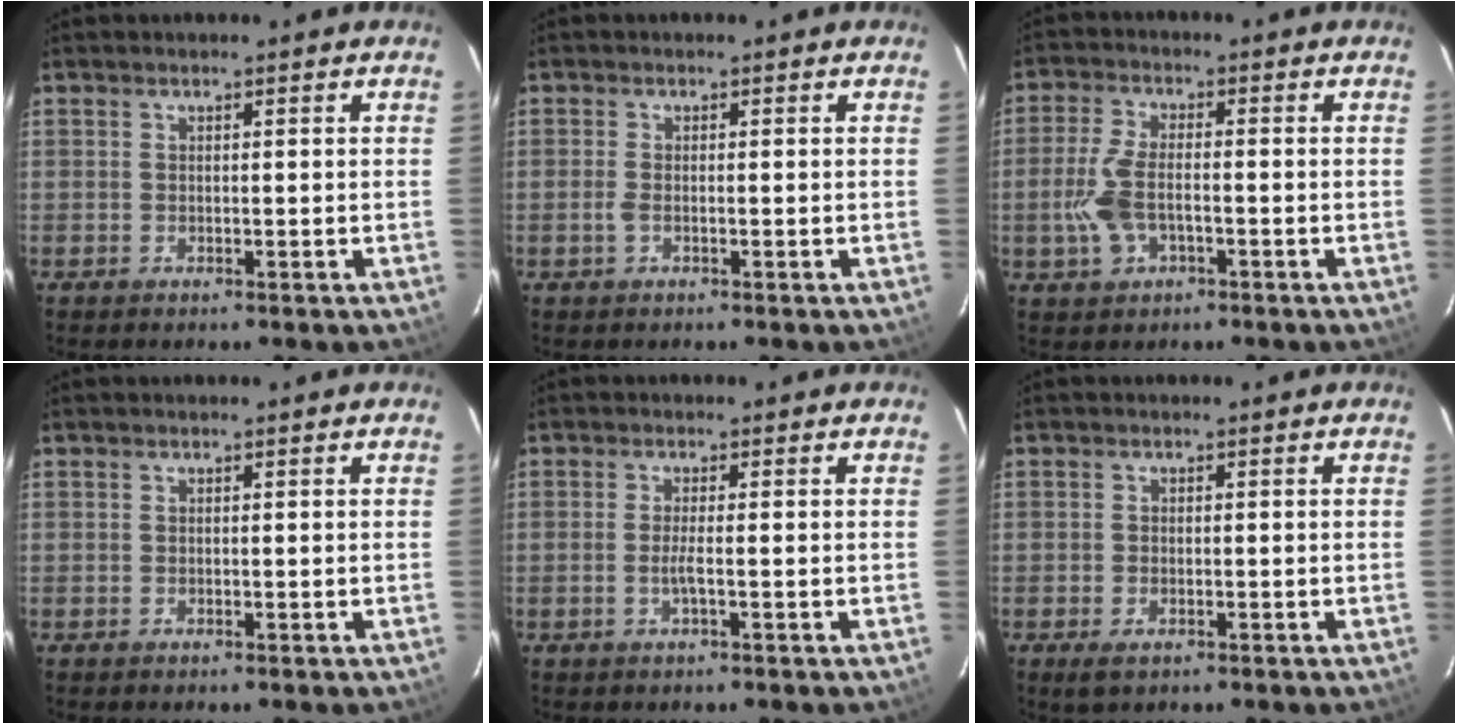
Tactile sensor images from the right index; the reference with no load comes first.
{"total": 1.4, "force": [-0.6, 0.4, 1.3], "torque": [-0.030, -0.001, -0.011]}
{"total": 7.3, "force": [-2.1, 3.6, 6.0], "torque": [-0.137, 0.002, -0.039]}
{"total": 0.0}
{"total": 2.1, "force": [-0.7, -0.3, 1.9], "torque": [-0.038, -0.001, -0.013]}
{"total": 2.6, "force": [-1.4, 1.4, 1.6], "torque": [-0.032, -0.008, -0.023]}